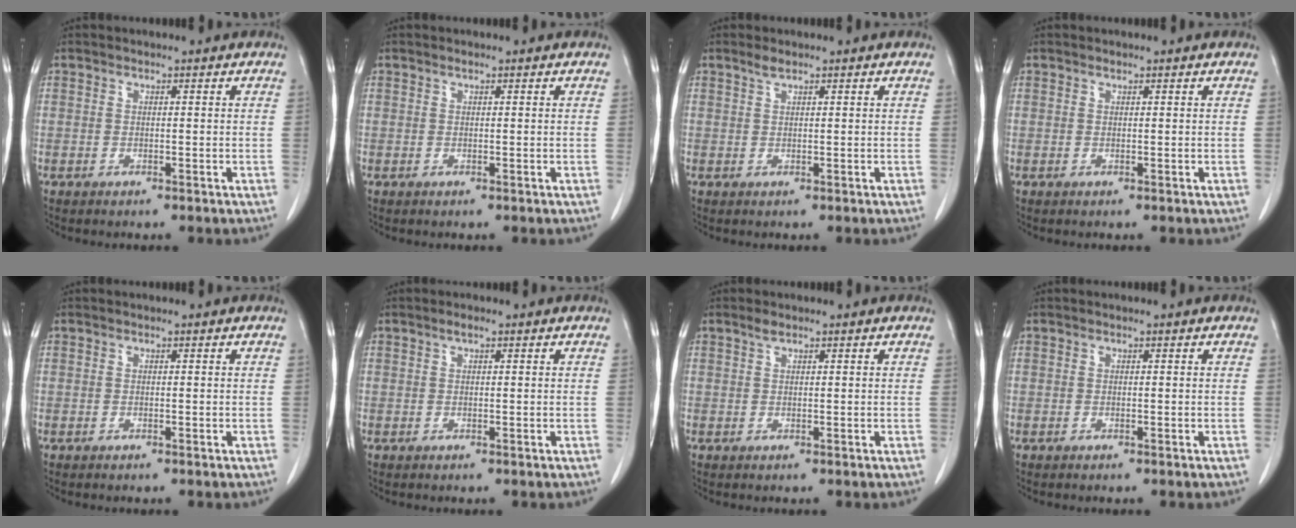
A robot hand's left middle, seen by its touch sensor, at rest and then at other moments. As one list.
[{"total": 0.0}, {"total": 1.1, "force": [0.9, 0.2, 0.6], "torque": [-0.016, 0.002, 0.020]}, {"total": 0.0}, {"total": 0.0}, {"total": 0.9, "force": [0.5, 0.2, 0.7], "torque": [-0.015, 0.004, 0.009]}, {"total": 1.0, "force": [0.8, 0.3, 0.6], "torque": [-0.013, 0.002, 0.016]}, {"total": 0.0}]